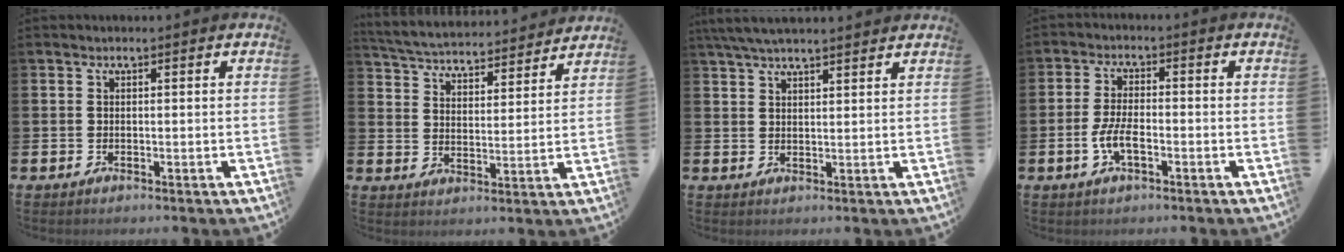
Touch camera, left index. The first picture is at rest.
{"total": 4.8, "force": [4.7, 0.6, 0.4], "torque": [-0.035, -0.042, 0.078]}
{"total": 4.8, "force": [4.4, 0.7, 1.8], "torque": [-0.041, -0.008, 0.082]}
{"total": 4.1, "force": [-1.4, 1.6, 3.5], "torque": [-0.076, 0.003, -0.029]}